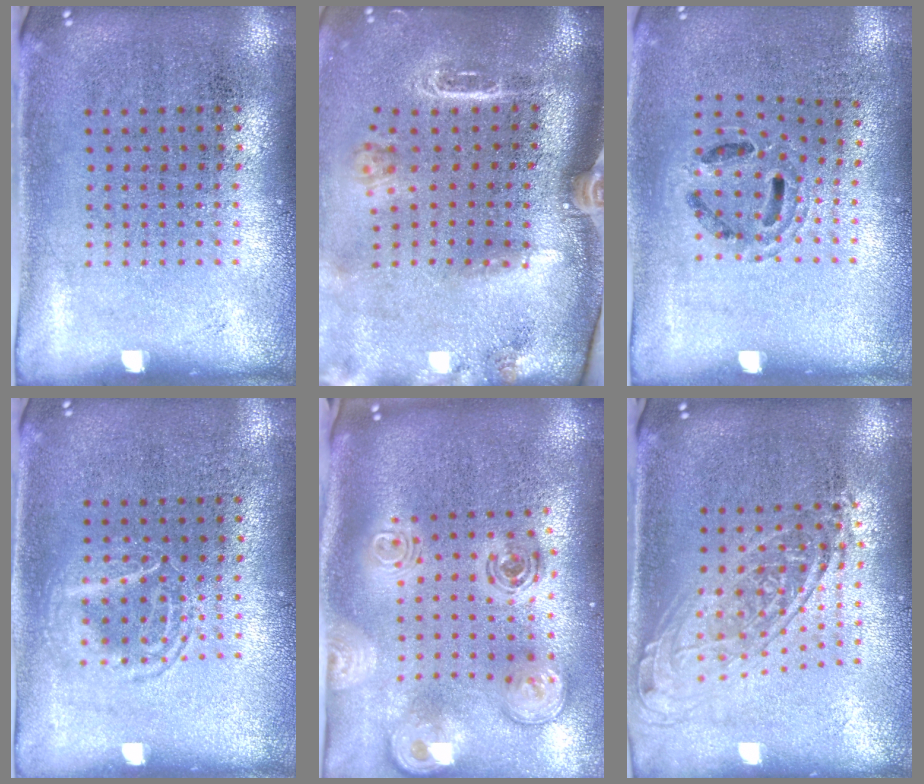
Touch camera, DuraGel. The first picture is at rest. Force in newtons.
{"total": 2.6, "press": 1.9, "slide": 1.7}
{"total": 0.9, "press": 0.9, "slide": 0.2}
{"total": 1.9, "press": 1.9, "slide": 0.3}
{"total": 3.1, "press": 2.1, "slide": 2.2}
{"total": 1.8, "press": 1.4, "slide": 1.0}